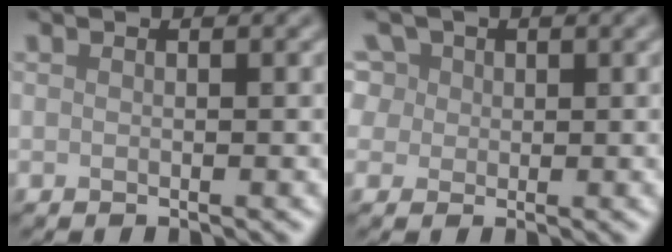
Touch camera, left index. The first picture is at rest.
{"total": 6.4, "force": [2.9, 4.9, 2.9], "torque": [-0.057, 0.028, 0.023]}